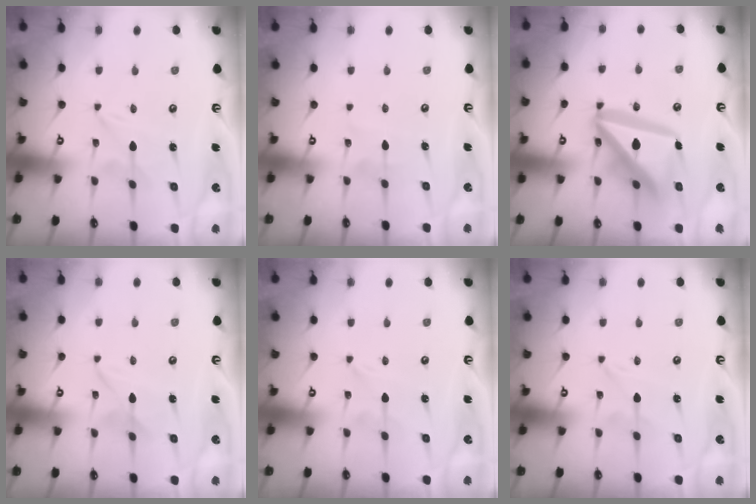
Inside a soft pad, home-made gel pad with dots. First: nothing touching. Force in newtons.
{"total": 4.0, "press": 4.0, "slide": 0.3}
{"total": 20.0, "press": 19.8, "slide": 2.4}
{"total": 2.3, "press": 2.3, "slide": 0.2}
{"total": 0.0}
{"total": 0.0}